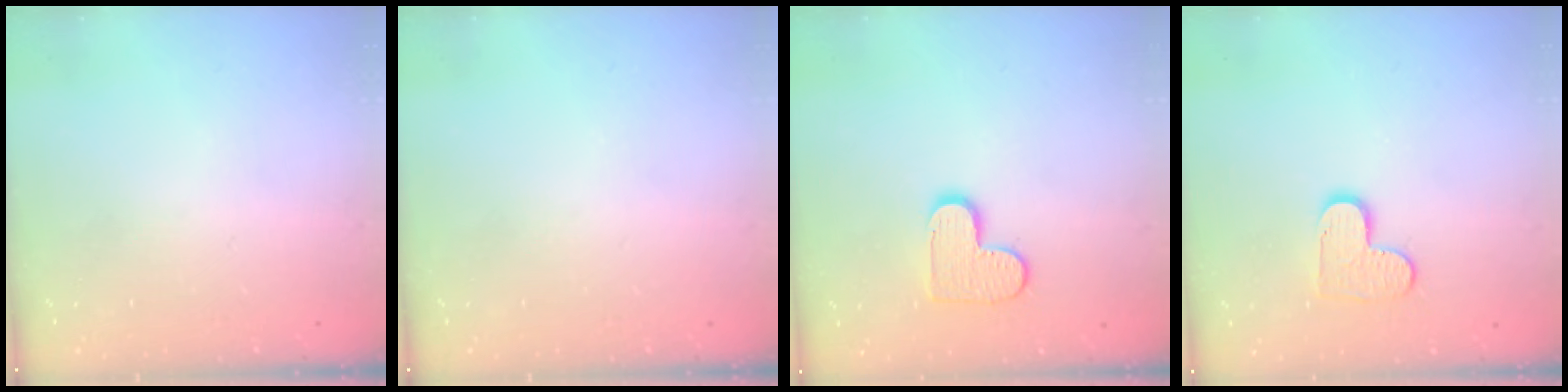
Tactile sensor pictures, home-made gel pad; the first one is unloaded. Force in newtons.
{"total": 0.0}
{"total": 10.0, "press": 10.0, "slide": 0.7}
{"total": 8.1, "press": 8.1, "slide": 0.1}